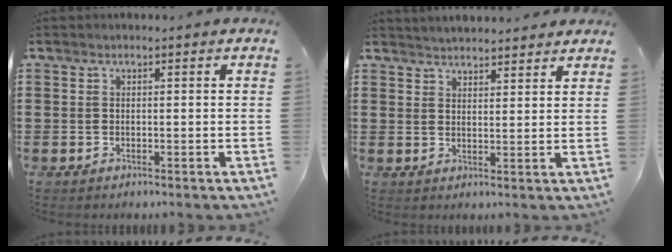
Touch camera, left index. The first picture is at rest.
{"total": 2.8, "force": [2.8, -0.1, -0.2], "torque": [-0.004, -0.009, 0.052]}